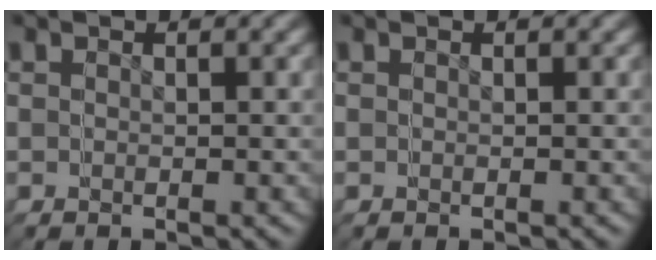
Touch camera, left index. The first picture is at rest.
{"total": 0.0}